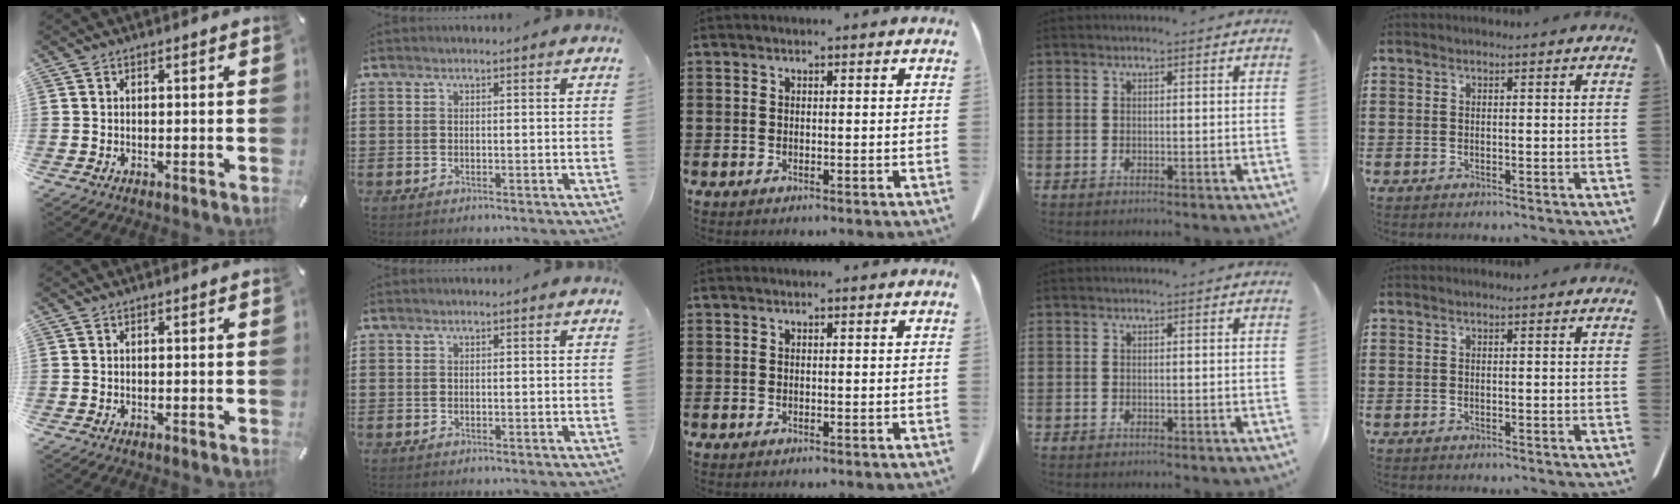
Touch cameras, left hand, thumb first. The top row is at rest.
{}